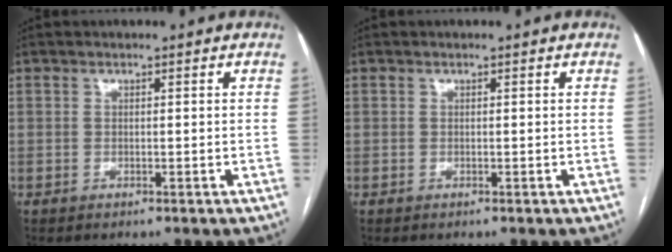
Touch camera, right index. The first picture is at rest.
{"total": 0.0}